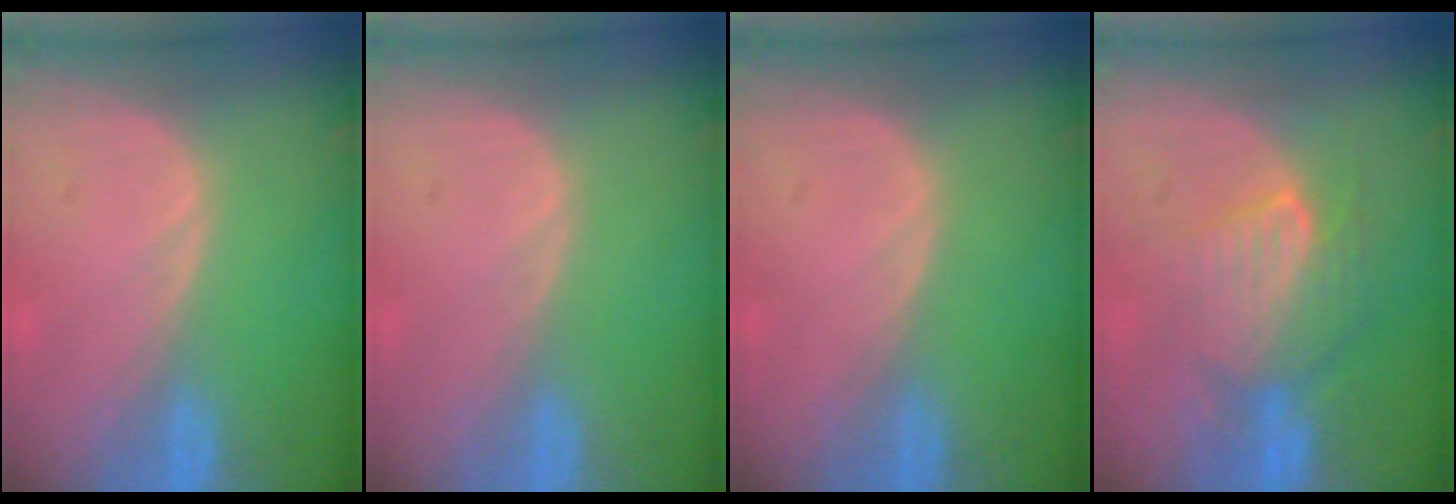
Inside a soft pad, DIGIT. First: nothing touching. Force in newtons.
{"total": 0.0}
{"total": 0.0}
{"total": 7.7, "press": 7.7, "slide": 0.5}